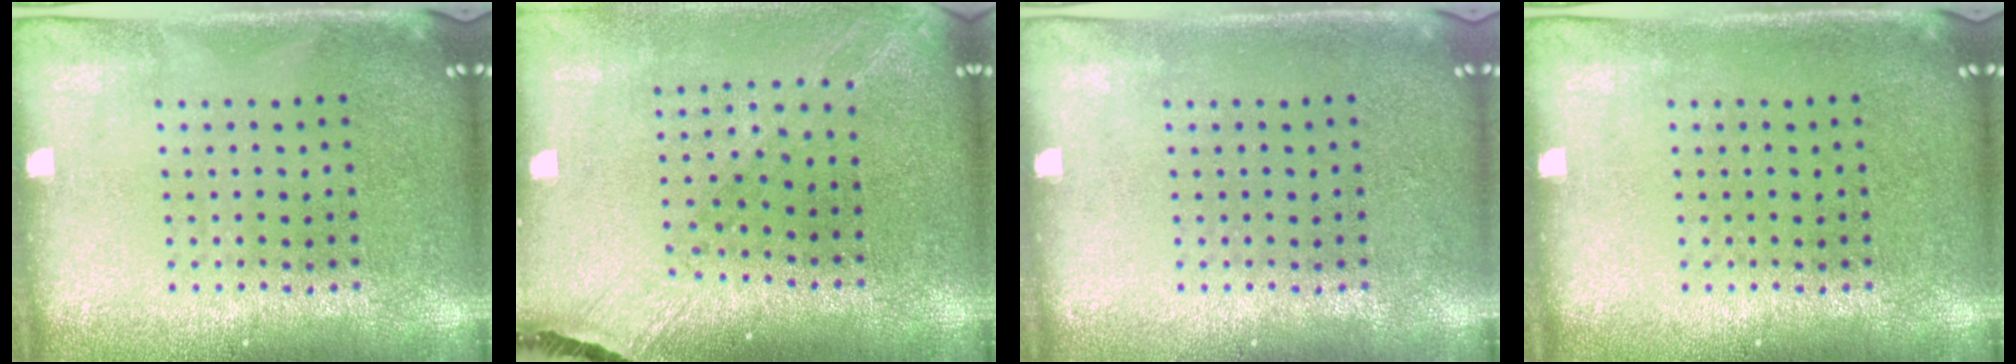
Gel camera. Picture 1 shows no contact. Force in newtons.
{"total": 1.4, "press": 1.4, "slide": 0.1}
{"total": 0.0}
{"total": 0.0}